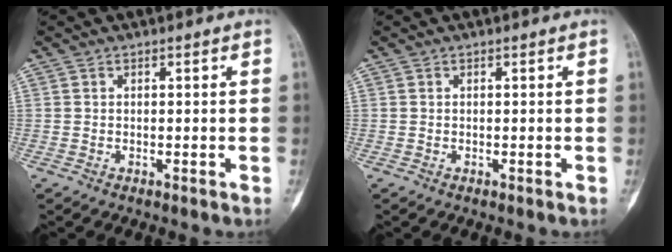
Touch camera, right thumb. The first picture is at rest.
{"total": 0.0}